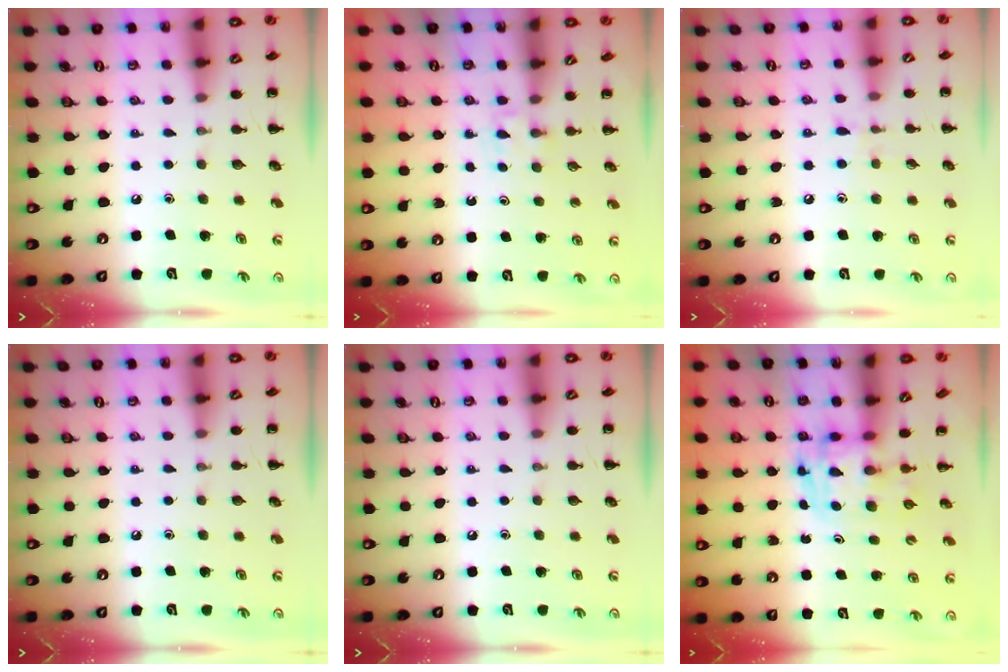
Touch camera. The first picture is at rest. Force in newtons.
{"total": 2.2, "press": 2.0, "slide": 0.9}
{"total": 6.8, "press": 6.5, "slide": 2.1}
{"total": 0.0}
{"total": 0.0}
{"total": 3.6, "press": 3.6, "slide": 0.5}